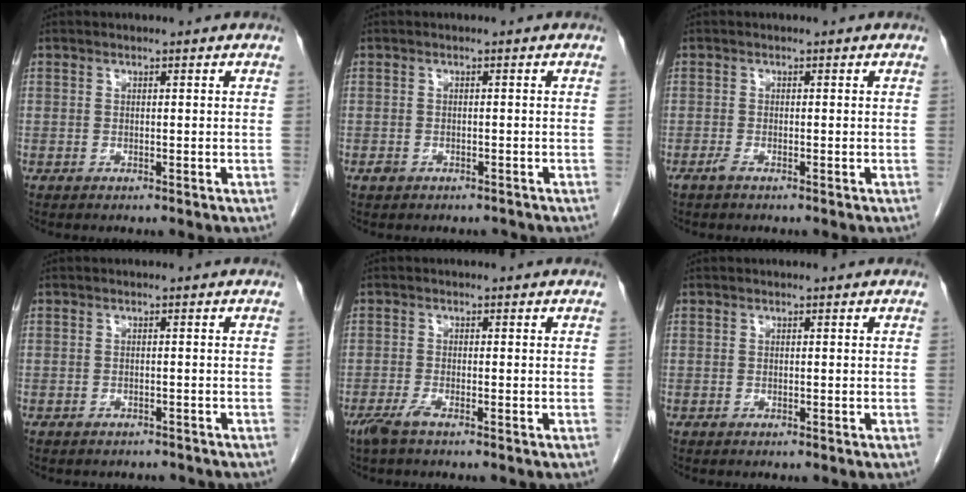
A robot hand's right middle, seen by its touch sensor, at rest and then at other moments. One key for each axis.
{"total": 1.8, "fx": -1.3, "fy": 1.1, "fz": 0.5, "tx": -0.011, "ty": 0.003, "tz": -0.015}
{"total": 0.8, "fx": -0.6, "fy": 0.0, "fz": 0.5, "tx": -0.013, "ty": -0.001, "tz": -0.013}
{"total": 3.5, "fx": -3.1, "fy": 1.4, "fz": 0.4, "tx": -0.009, "ty": 0.000, "tz": -0.037}
{"total": 2.3, "fx": -1.6, "fy": 0.1, "fz": 1.6, "tx": -0.039, "ty": -0.006, "tz": -0.035}
{"total": 0.0}